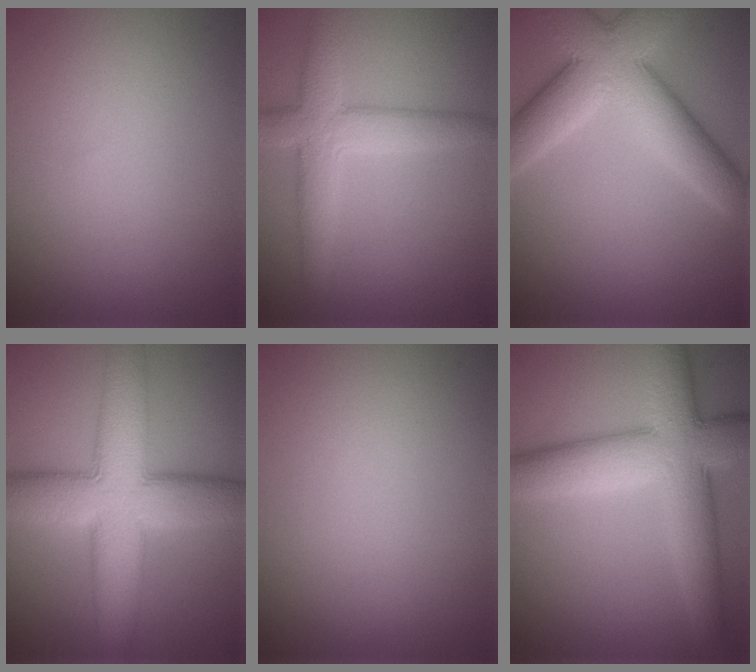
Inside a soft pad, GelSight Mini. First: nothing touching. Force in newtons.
{"total": 4.9, "press": 4.9, "slide": 0.4}
{"total": 8.7, "press": 8.7, "slide": 0.5}
{"total": 11.5, "press": 11.5, "slide": 0.4}
{"total": 0.0}
{"total": 9.6, "press": 9.6, "slide": 0.2}